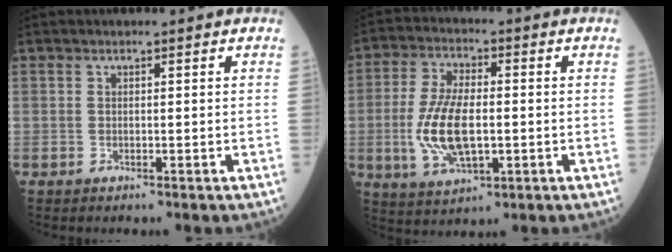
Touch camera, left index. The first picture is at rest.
{"total": 10.7, "force": [-1.5, 4.3, 9.7], "torque": [-0.209, -0.002, -0.022]}